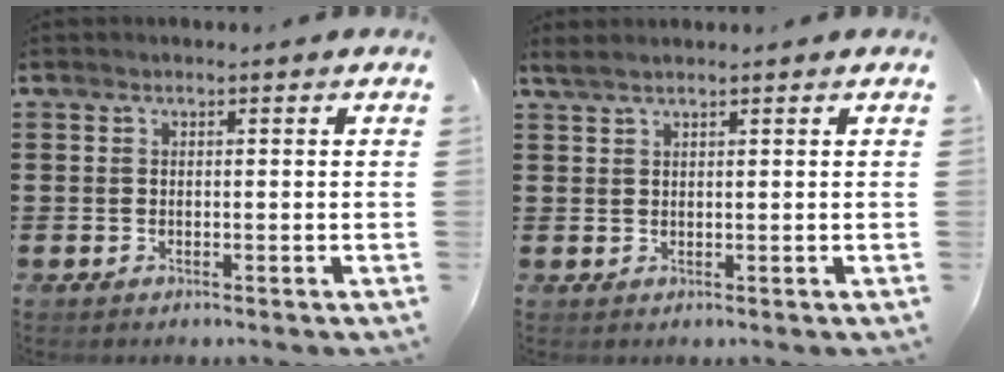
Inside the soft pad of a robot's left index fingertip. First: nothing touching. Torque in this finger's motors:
{"motor_torque": [1.47, 0.21, 0.27, 0.07]}